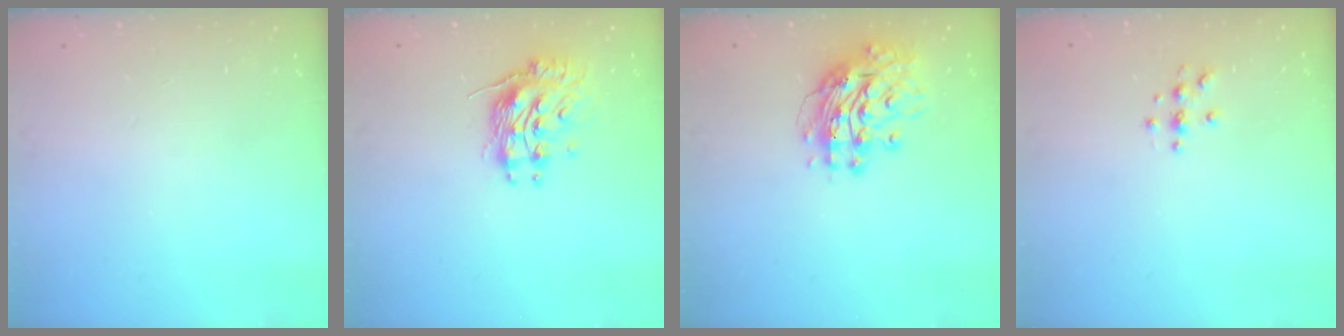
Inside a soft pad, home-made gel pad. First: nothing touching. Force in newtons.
{"total": 11.0, "press": 10.9, "slide": 0.9}
{"total": 13.4, "press": 13.3, "slide": 1.3}
{"total": 3.7, "press": 3.7, "slide": 0.4}